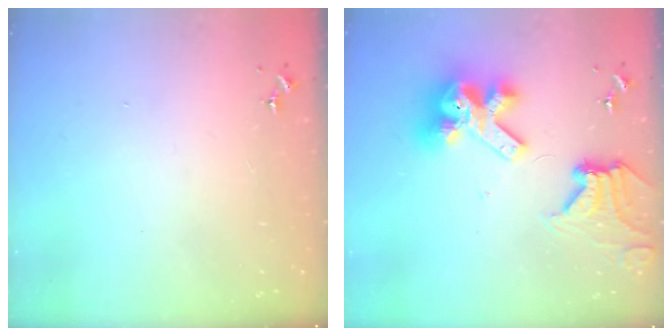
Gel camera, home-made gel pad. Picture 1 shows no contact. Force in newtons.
{"total": 17.8, "press": 17.7, "slide": 2.0}